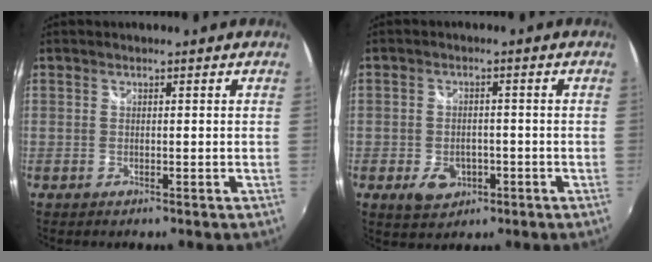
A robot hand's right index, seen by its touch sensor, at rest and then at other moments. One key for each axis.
{"total": 5.7, "fx": -2.3, "fy": 4.0, "fz": 3.2, "tx": -0.070, "ty": -0.001, "tz": -0.031}